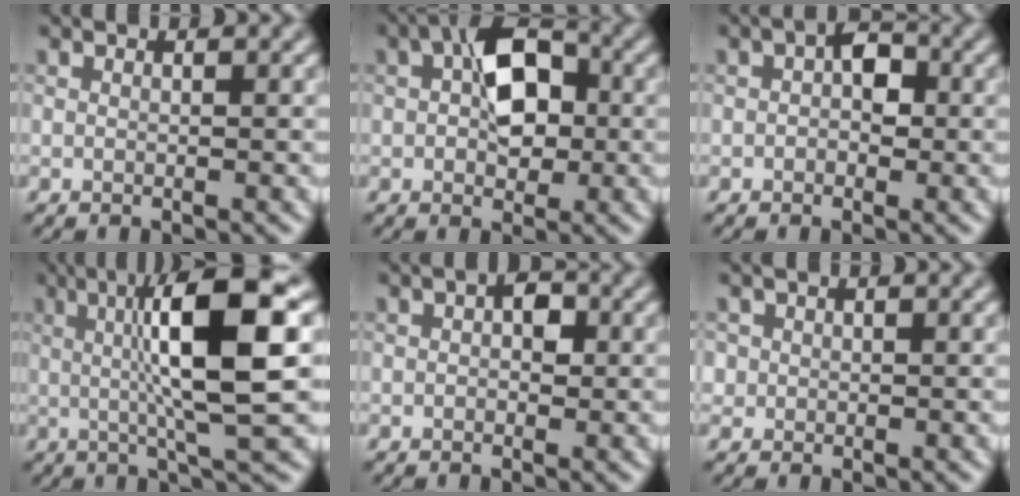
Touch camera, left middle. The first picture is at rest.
{"total": 6.3, "force": [0.9, 4.0, 4.8], "torque": [-0.081, 0.015, 0.005]}
{"total": 3.1, "force": [0.3, 2.0, 2.3], "torque": [-0.035, 0.011, 0.000]}
{"total": 9.7, "force": [1.5, 1.7, 9.4], "torque": [-0.133, 0.008, 0.026]}
{"total": 2.3, "force": [0.3, 1.4, 1.7], "torque": [-0.023, 0.007, 0.002]}
{"total": 0.8, "force": [0.1, 0.7, -0.3], "torque": [0.012, -0.005, 0.004]}